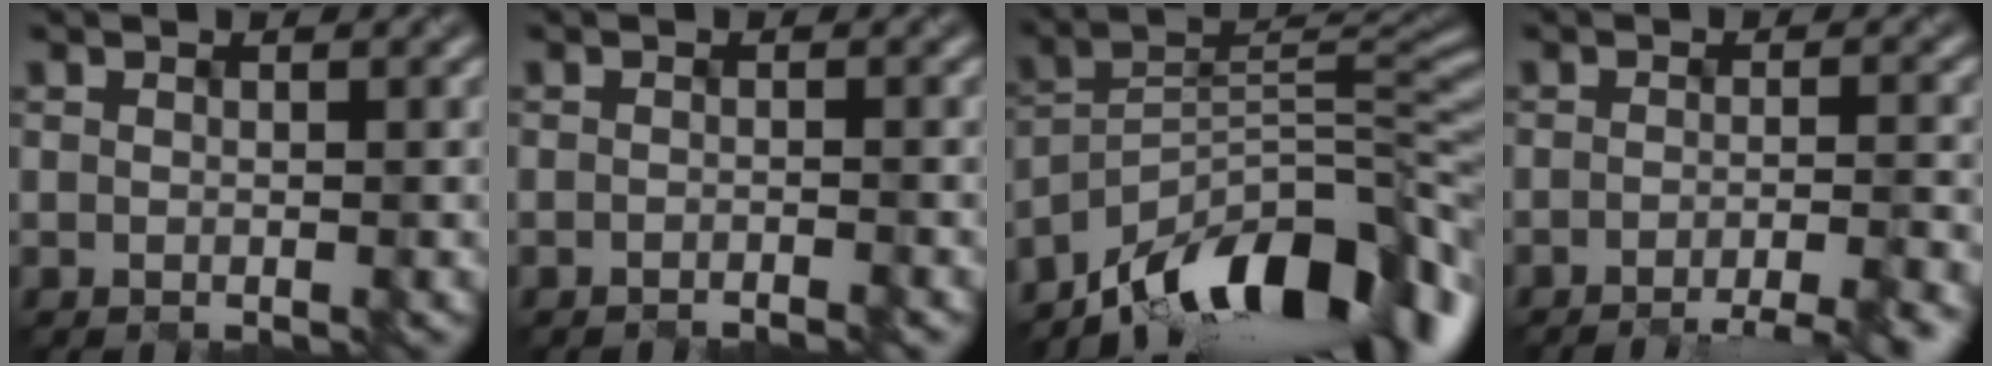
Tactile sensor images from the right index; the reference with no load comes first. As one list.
[{"total": 1.0, "force": [-1.0, -0.1, 0.1], "torque": [0.003, -0.003, -0.020]}, {"total": 12.5, "force": [-9.5, 4.1, 7.0], "torque": [-0.103, 0.015, -0.166]}, {"total": 4.5, "force": [-3.2, 0.5, 3.1], "torque": [-0.038, -0.002, -0.047]}]